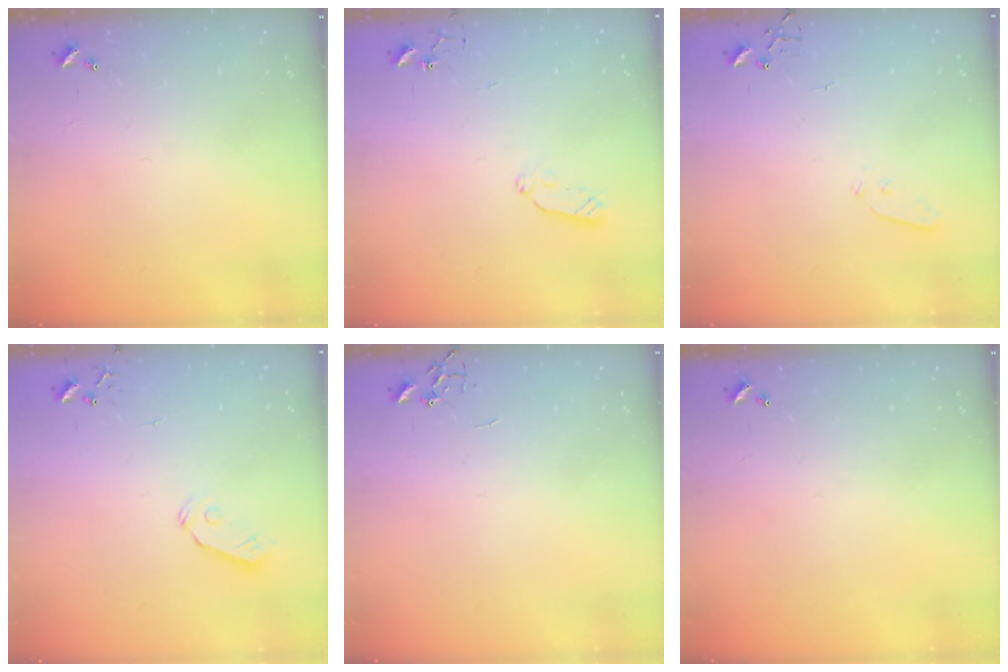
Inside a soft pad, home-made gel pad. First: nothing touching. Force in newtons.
{"total": 5.9, "press": 5.9, "slide": 0.6}
{"total": 3.7, "press": 3.7, "slide": 0.6}
{"total": 5.0, "press": 5.0, "slide": 0.3}
{"total": 0.0}
{"total": 0.0}